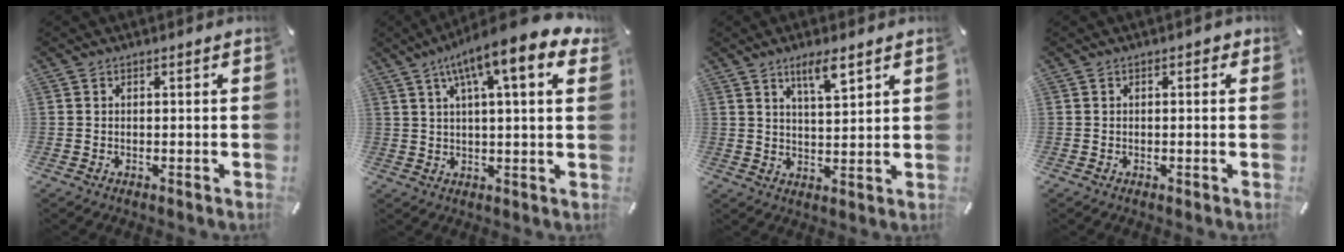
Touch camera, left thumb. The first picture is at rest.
{"total": 13.7, "force": [7.4, 2.9, 11.2], "torque": [-0.182, -0.028, 0.119]}
{"total": 6.3, "force": [4.5, 1.3, 4.2], "torque": [-0.070, -0.024, 0.073]}
{"total": 0.7, "force": [0.0, 0.7, 0.3], "torque": [-0.004, 0.006, -0.001]}